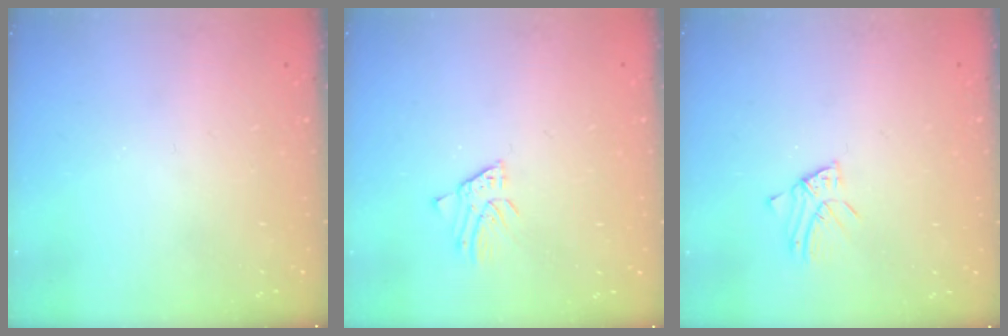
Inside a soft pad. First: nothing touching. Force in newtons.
{"total": 1.6, "press": 1.6, "slide": 0.0}
{"total": 3.0, "press": 3.0, "slide": 0.2}